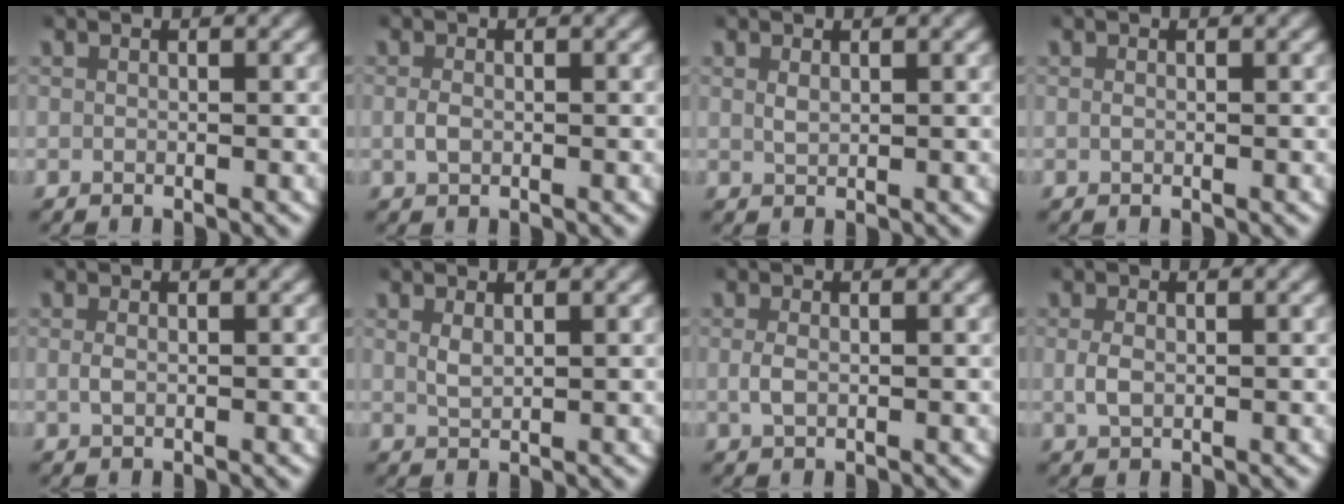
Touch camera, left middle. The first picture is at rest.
{"total": 1.1, "force": [-0.1, 0.7, 0.9], "torque": [-0.020, -0.002, 0.000]}
{"total": 0.8, "force": [0.4, 0.4, 0.6], "torque": [-0.016, -0.005, 0.014]}
{"total": 0.0}
{"total": 0.8, "force": [0.0, 0.4, 0.7], "torque": [-0.019, -0.003, 0.004]}
{"total": 1.2, "force": [0.6, 0.5, 1.0], "torque": [-0.022, -0.005, 0.019]}
{"total": 1.3, "force": [0.0, 0.7, 1.2], "torque": [-0.030, -0.003, 0.004]}
{"total": 1.6, "force": [0.0, 1.0, 1.3], "torque": [-0.032, -0.003, 0.006]}